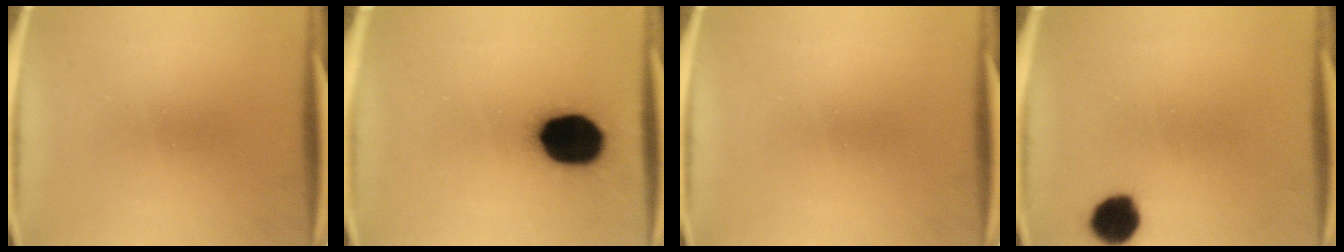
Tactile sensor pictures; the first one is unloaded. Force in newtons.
{"total": 18.3}
{"total": 0.0}
{"total": 7.1}